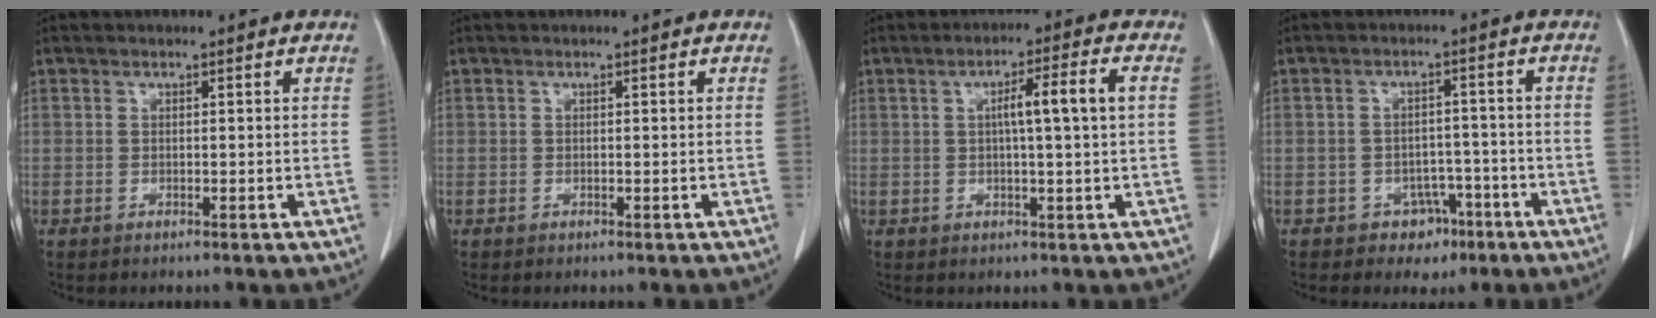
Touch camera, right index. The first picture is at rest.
{"total": 0.0}
{"total": 6.4, "force": [0.9, -0.3, 6.4], "torque": [-0.106, 0.012, 0.015]}
{"total": 4.5, "force": [-2.5, 3.6, 0.9], "torque": [-0.001, 0.015, -0.027]}